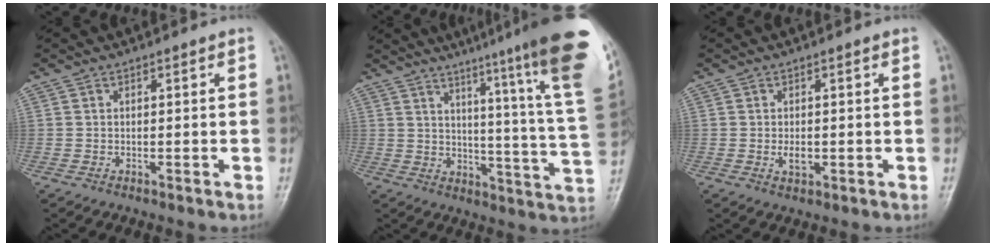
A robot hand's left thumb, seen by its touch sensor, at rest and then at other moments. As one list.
[{"total": 22.8, "force": [16.1, 0.1, 16.2], "torque": [-0.194, -0.107, 0.203]}, {"total": 2.4, "force": [-0.3, 1.4, 1.9], "torque": [-0.030, -0.003, -0.003]}]